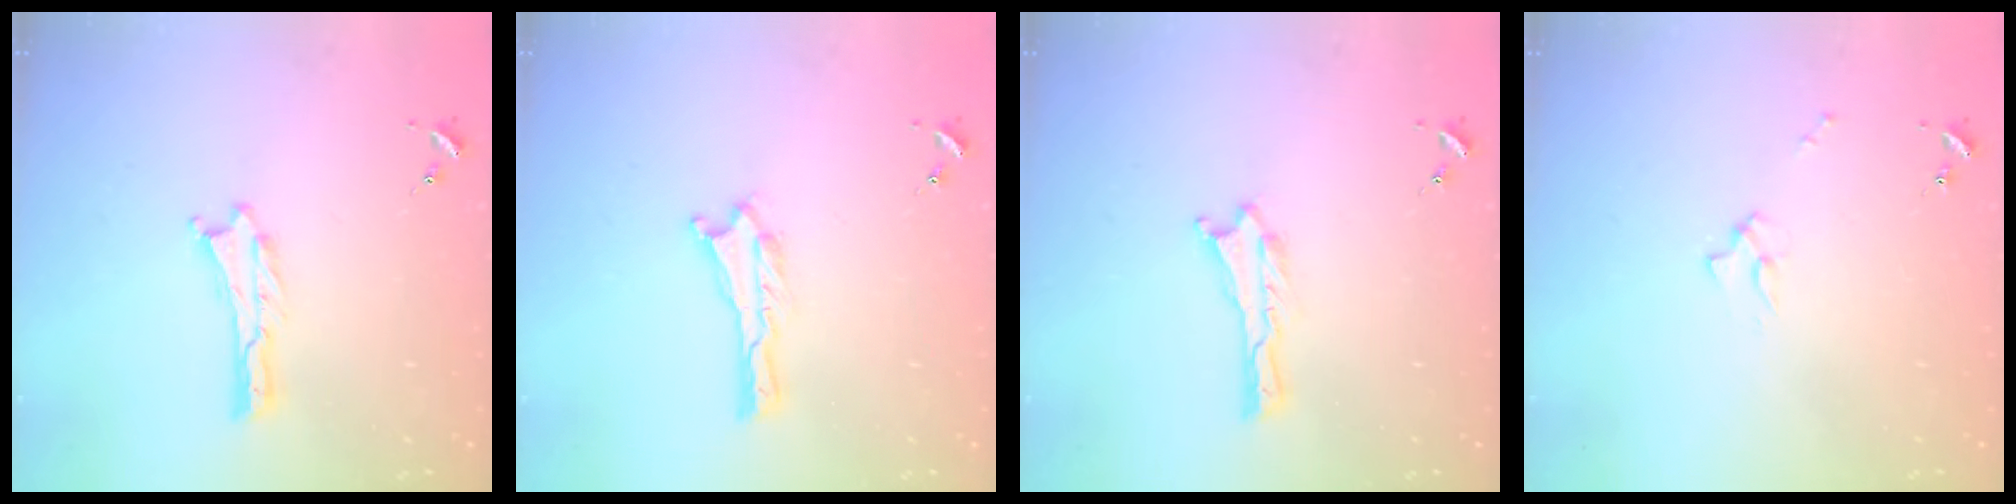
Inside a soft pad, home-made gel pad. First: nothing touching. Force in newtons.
{"total": 0.0}
{"total": 0.0}
{"total": 1.7, "press": 1.6, "slide": 0.2}